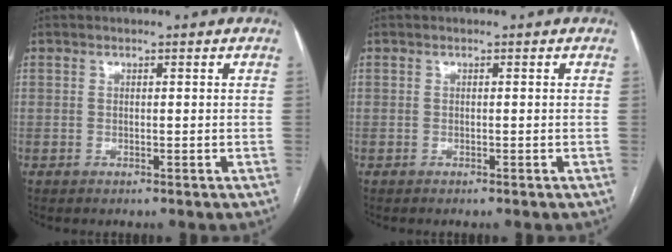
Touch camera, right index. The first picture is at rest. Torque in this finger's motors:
{"motor_torque": [0.01, 0.03, -0.01, 0.01]}